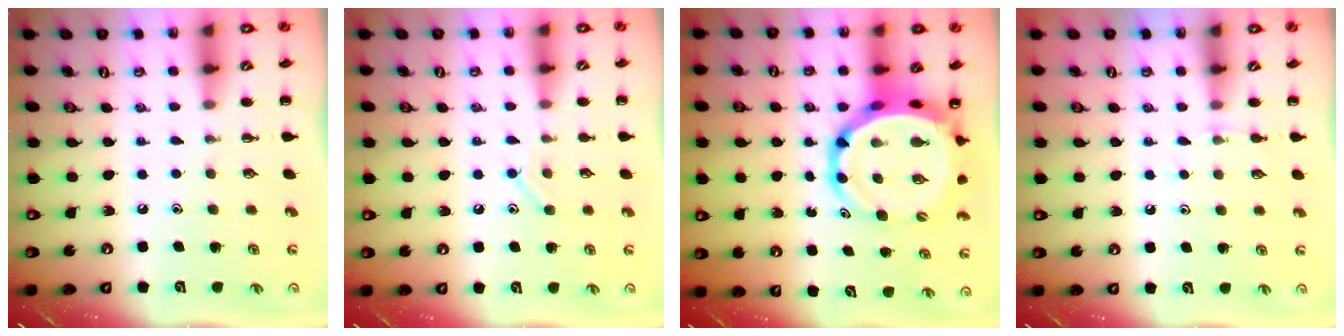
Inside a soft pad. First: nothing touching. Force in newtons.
{"total": 7.9, "press": 7.8, "slide": 1.4}
{"total": 10.7, "press": 10.3, "slide": 2.9}
{"total": 3.7, "press": 3.5, "slide": 1.3}